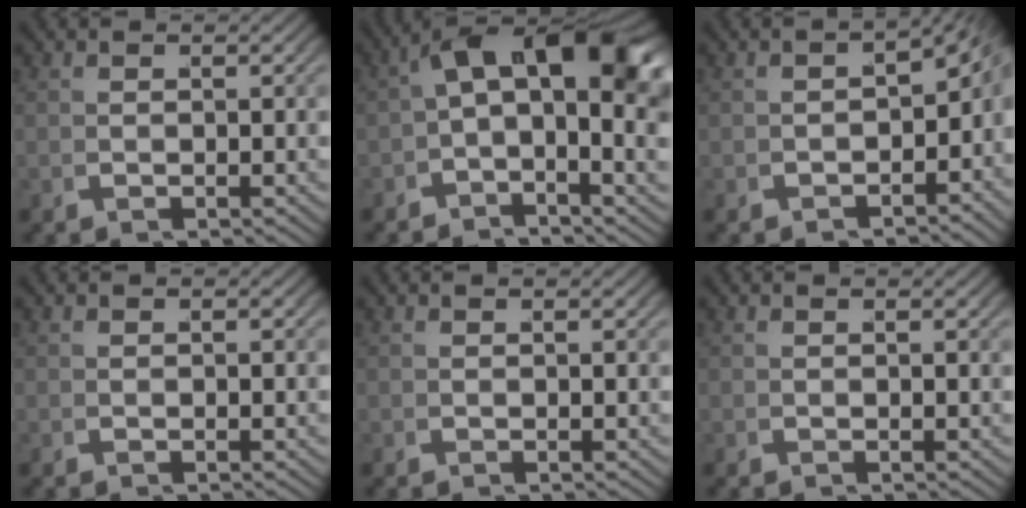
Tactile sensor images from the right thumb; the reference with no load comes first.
{"total": 12.4, "force": [0.8, 7.0, 10.2], "torque": [-0.130, 0.003, -0.002]}
{"total": 4.5, "force": [-1.8, 2.5, 3.3], "torque": [-0.032, -0.015, -0.021]}
{"total": 0.0}
{"total": 0.0}
{"total": 0.0}